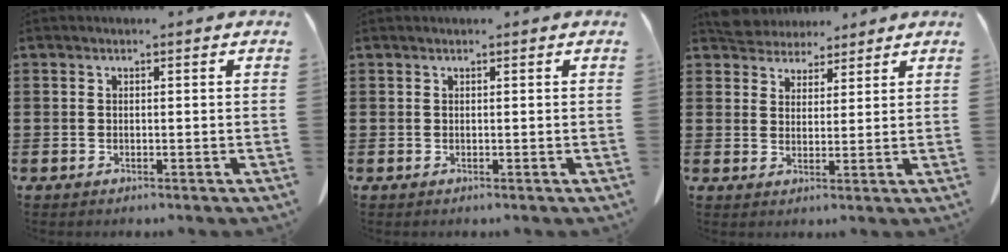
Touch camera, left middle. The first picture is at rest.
{"total": 0.0}
{"total": 4.8, "force": [4.5, 1.6, 0.2], "torque": [-0.023, -0.009, 0.087]}